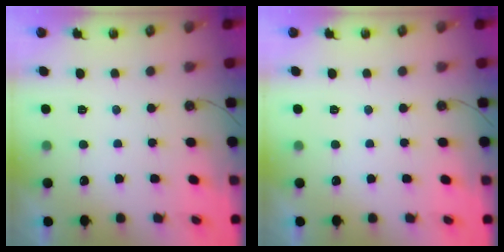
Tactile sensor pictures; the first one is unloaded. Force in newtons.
{"total": 0.0}